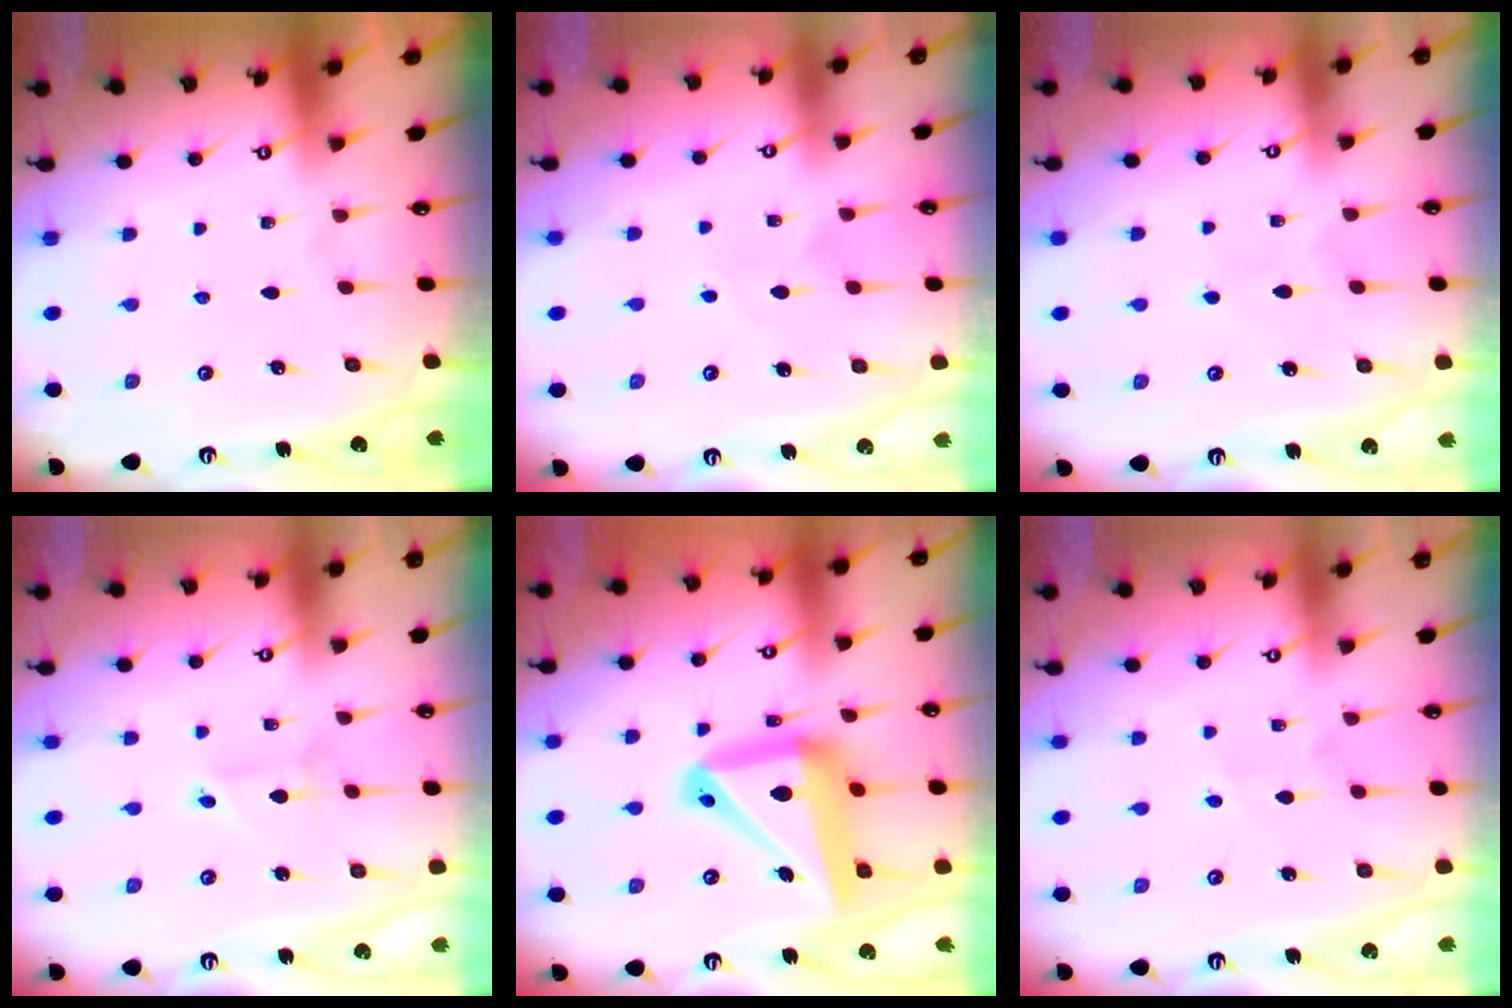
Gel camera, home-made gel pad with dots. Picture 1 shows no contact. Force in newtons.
{"total": 4.5, "press": 4.5, "slide": 0.3}
{"total": 4.3, "press": 4.2, "slide": 0.6}
{"total": 3.1, "press": 3.1, "slide": 0.3}
{"total": 18.3, "press": 18.2, "slide": 2.0}
{"total": 3.5, "press": 3.3, "slide": 1.1}